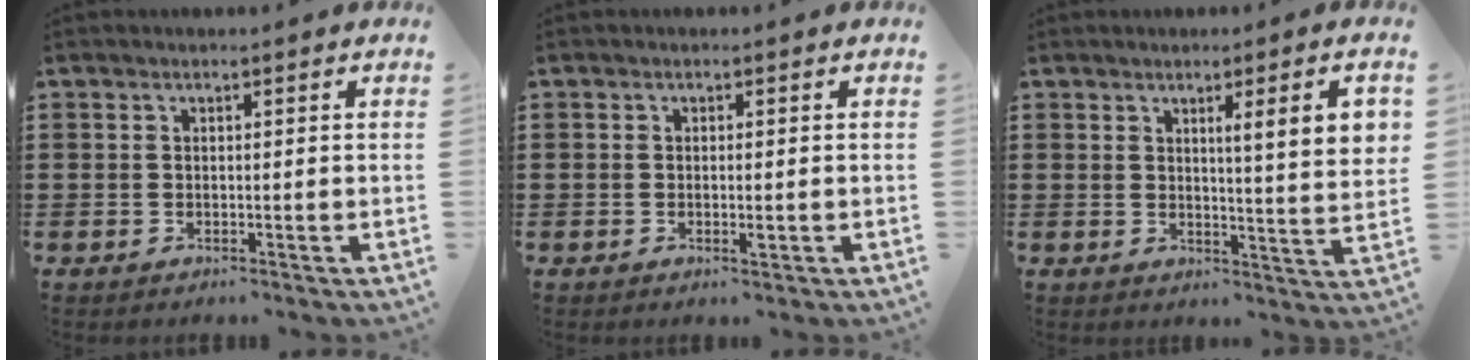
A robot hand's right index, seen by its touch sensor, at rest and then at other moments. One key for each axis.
{"total": 1.4, "fx": -0.4, "fy": 0.3, "fz": 1.3, "tx": -0.023, "ty": -0.002, "tz": -0.006}
{"total": 6.6, "fx": 2.7, "fy": 0.0, "fz": 6.0, "tx": -0.102, "ty": -0.011, "tz": 0.039}